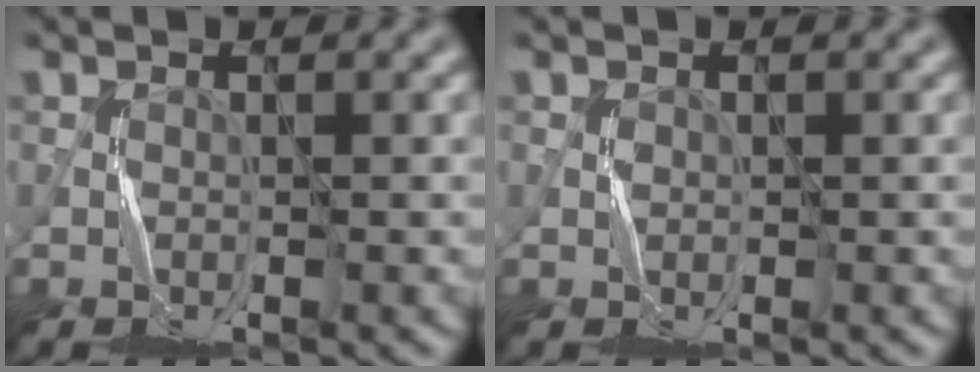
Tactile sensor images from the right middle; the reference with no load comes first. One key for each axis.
{"total": 0.5, "fx": -0.1, "fy": 0.5, "fz": -0.1, "tx": 0.003, "ty": 0.002, "tz": -0.002}